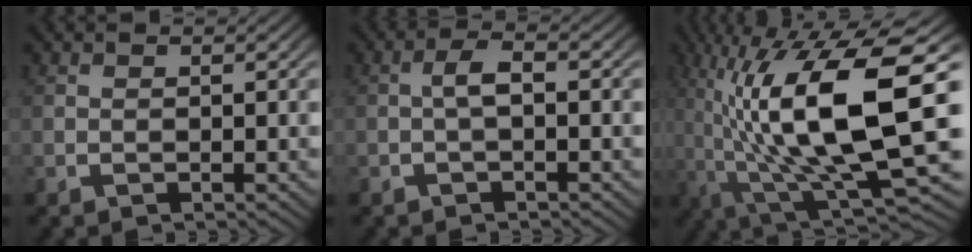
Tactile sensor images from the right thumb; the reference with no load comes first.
{"total": 2.3, "force": [-0.1, 0.9, 2.1], "torque": [-0.045, 0.005, -0.003]}
{"total": 16.7, "force": [-1.1, 7.0, 15.1], "torque": [-0.291, -0.036, 0.010]}